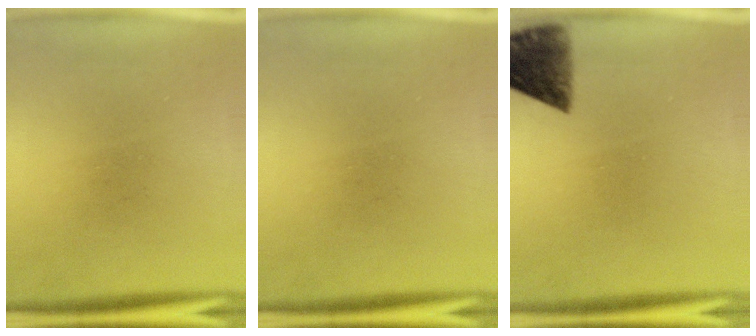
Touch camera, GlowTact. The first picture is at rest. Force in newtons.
{"total": 0.0}
{"total": 8.2}